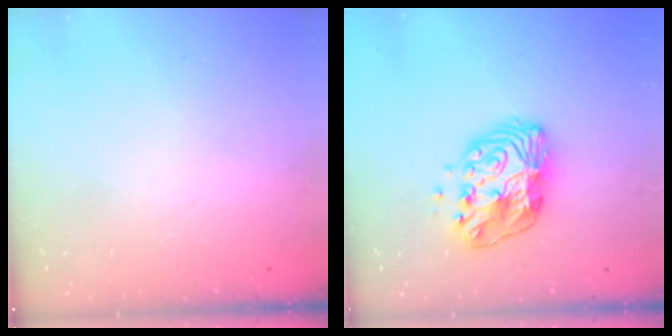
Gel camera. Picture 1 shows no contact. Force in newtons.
{"total": 11.9, "press": 11.9, "slide": 0.8}